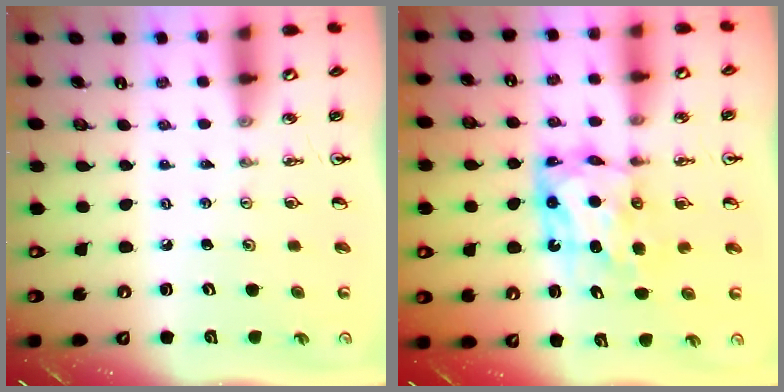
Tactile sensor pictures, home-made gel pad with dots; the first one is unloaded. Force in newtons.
{"total": 8.1, "press": 8.1, "slide": 0.8}